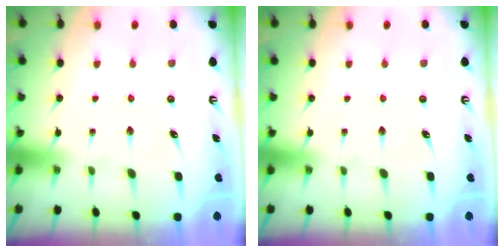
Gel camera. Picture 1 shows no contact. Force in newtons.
{"total": 0.0}